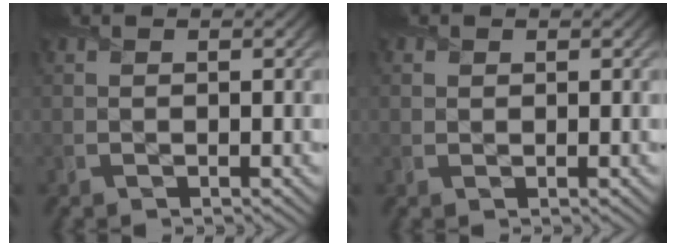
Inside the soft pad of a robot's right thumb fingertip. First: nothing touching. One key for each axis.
{"total": 0.6, "fx": 0.3, "fy": 0.4, "fz": 0.3, "tx": -0.006, "ty": -0.002, "tz": 0.006}